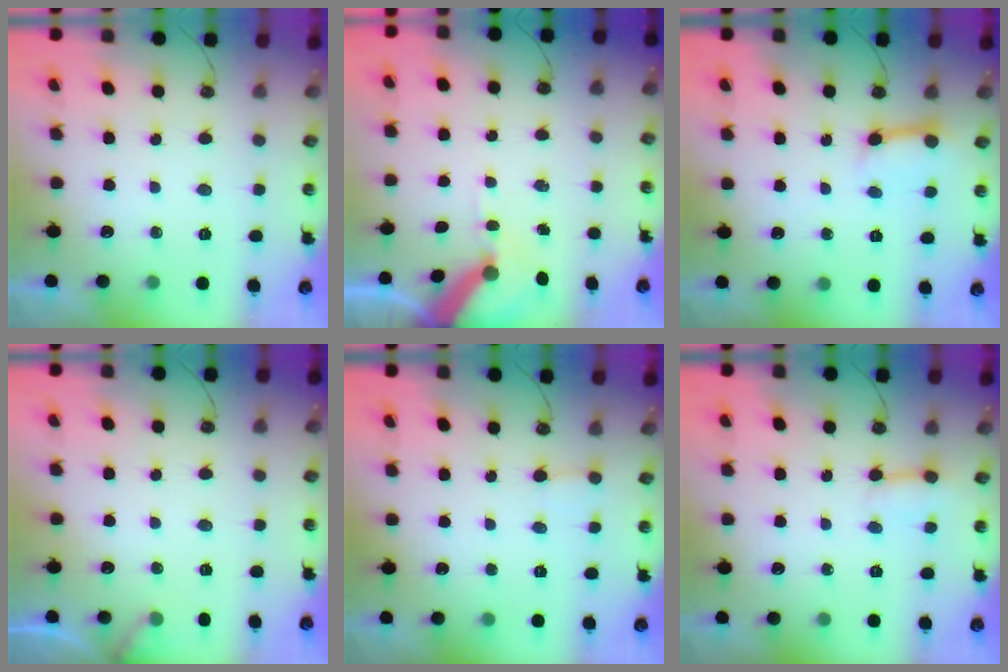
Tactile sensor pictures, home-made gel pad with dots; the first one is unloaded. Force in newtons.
{"total": 9.6, "press": 9.5, "slide": 1.3}
{"total": 6.9, "press": 6.8, "slide": 1.0}
{"total": 3.8, "press": 3.8, "slide": 0.3}
{"total": 1.7, "press": 1.7, "slide": 0.1}
{"total": 2.5, "press": 2.5, "slide": 0.2}